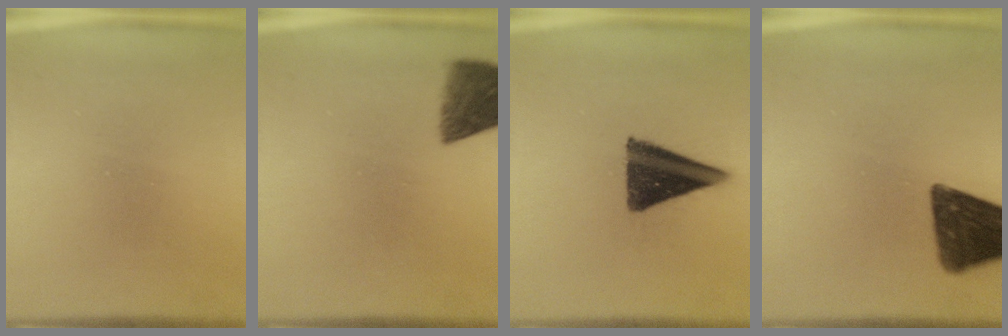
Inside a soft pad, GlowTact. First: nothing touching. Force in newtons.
{"total": 7.4}
{"total": 14.2}
{"total": 15.2}